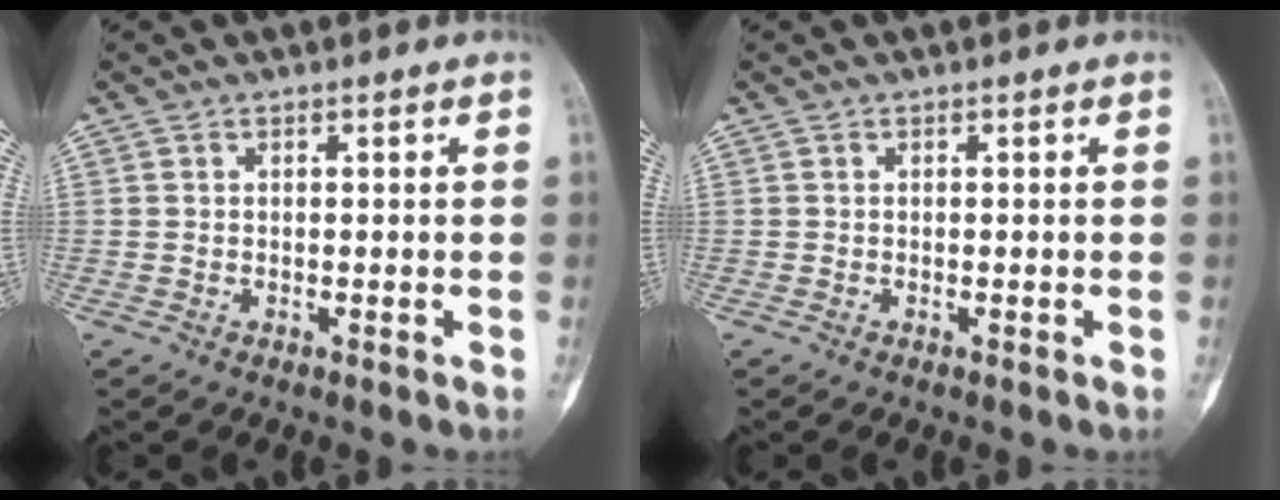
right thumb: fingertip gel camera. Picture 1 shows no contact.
{"total": 0.0}